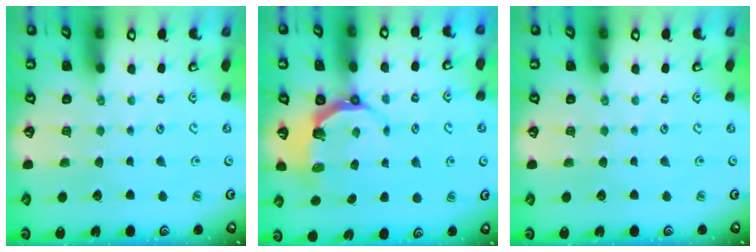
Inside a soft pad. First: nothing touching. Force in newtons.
{"total": 5.5, "press": 4.0, "slide": 3.7}
{"total": 0.0}